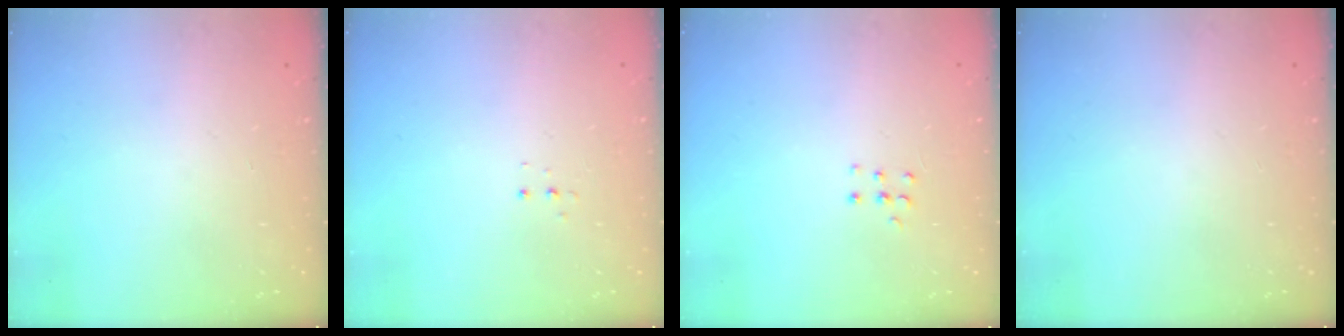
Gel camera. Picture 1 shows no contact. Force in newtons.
{"total": 3.3, "press": 3.2, "slide": 0.6}
{"total": 3.8, "press": 3.8, "slide": 0.4}
{"total": 0.0}